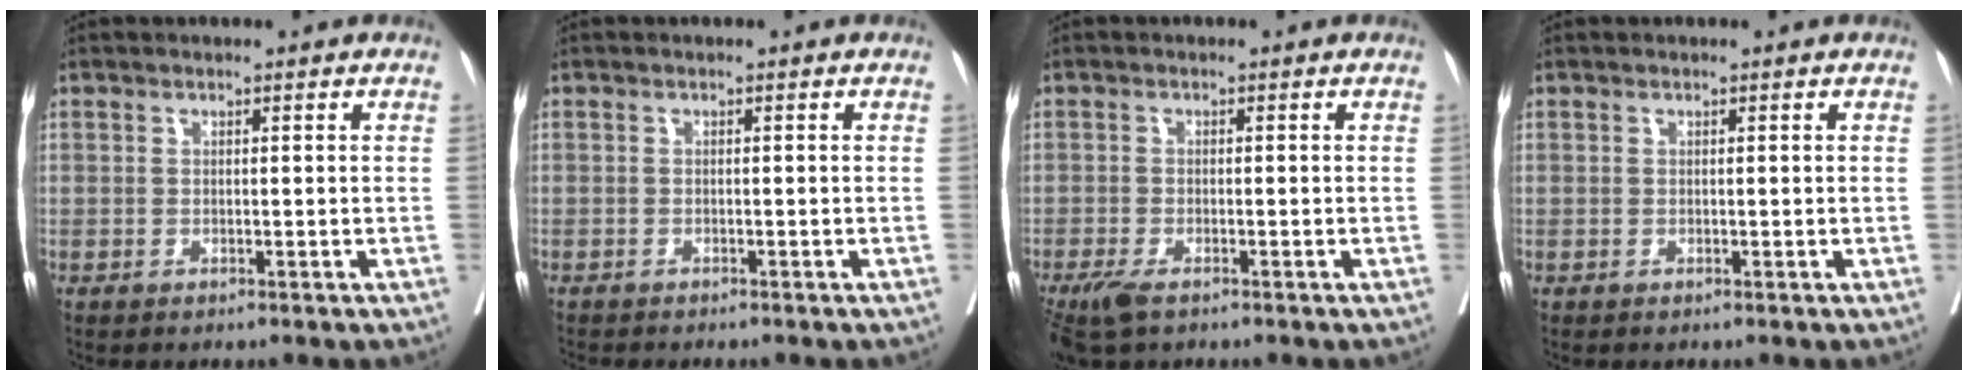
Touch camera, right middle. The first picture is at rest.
{"total": 2.2, "force": [-2.0, 0.3, 0.9], "torque": [-0.013, -0.002, -0.026]}
{"total": 3.8, "force": [-2.6, 1.2, 2.6], "torque": [-0.055, -0.009, -0.044]}
{"total": 0.0}